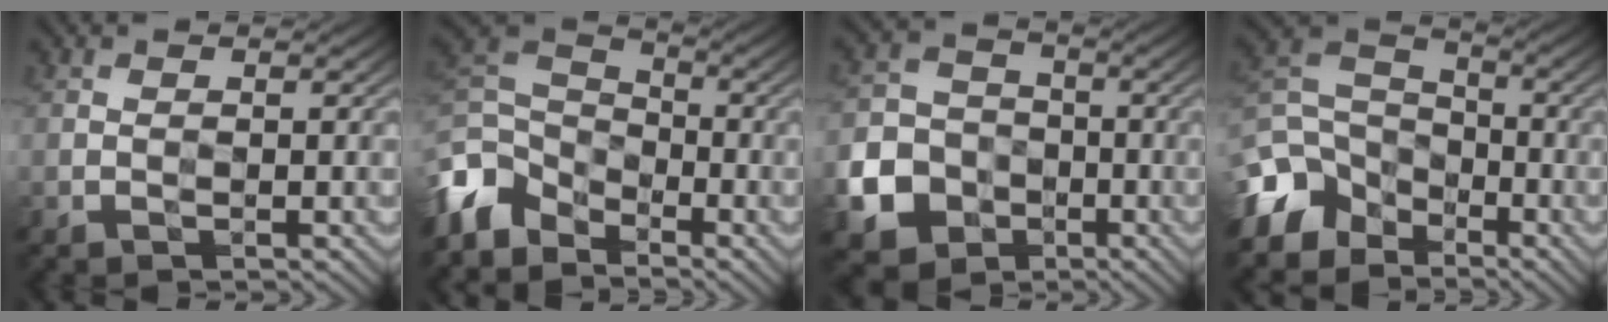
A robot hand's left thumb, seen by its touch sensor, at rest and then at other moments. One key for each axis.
{"total": 7.3, "fx": -5.0, "fy": 4.3, "fz": 3.1, "tx": -0.079, "ty": 0.002, "tz": -0.124}
{"total": 8.9, "fx": -3.5, "fy": 7.4, "fz": 3.5, "tx": -0.101, "ty": -0.033, "tz": -0.080}
{"total": 10.1, "fx": -6.4, "fy": 6.8, "fz": 4.0, "tx": -0.127, "ty": -0.012, "tz": -0.137}